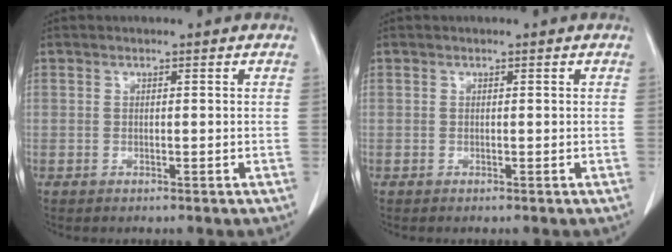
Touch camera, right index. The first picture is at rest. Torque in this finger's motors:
{"motor_torque": [-0.14, 0.13, -0.01, 0.01]}